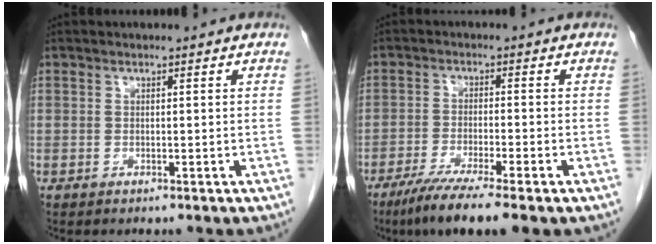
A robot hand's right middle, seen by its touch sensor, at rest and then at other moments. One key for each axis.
{"total": 8.3, "fx": -5.9, "fy": -0.1, "fz": 5.9, "tx": -0.102, "ty": -0.023, "tz": -0.097}